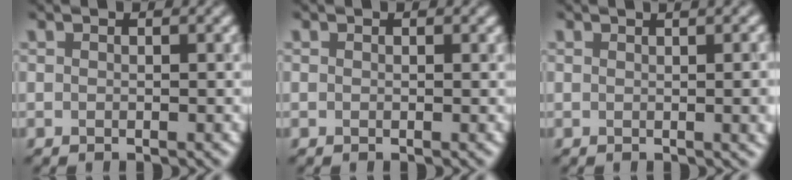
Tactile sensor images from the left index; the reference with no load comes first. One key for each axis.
{"total": 0.0}
{"total": 6.0, "fx": 0.9, "fy": 2.5, "fz": 5.4, "tx": -0.022, "ty": 0.012, "tz": 0.008}